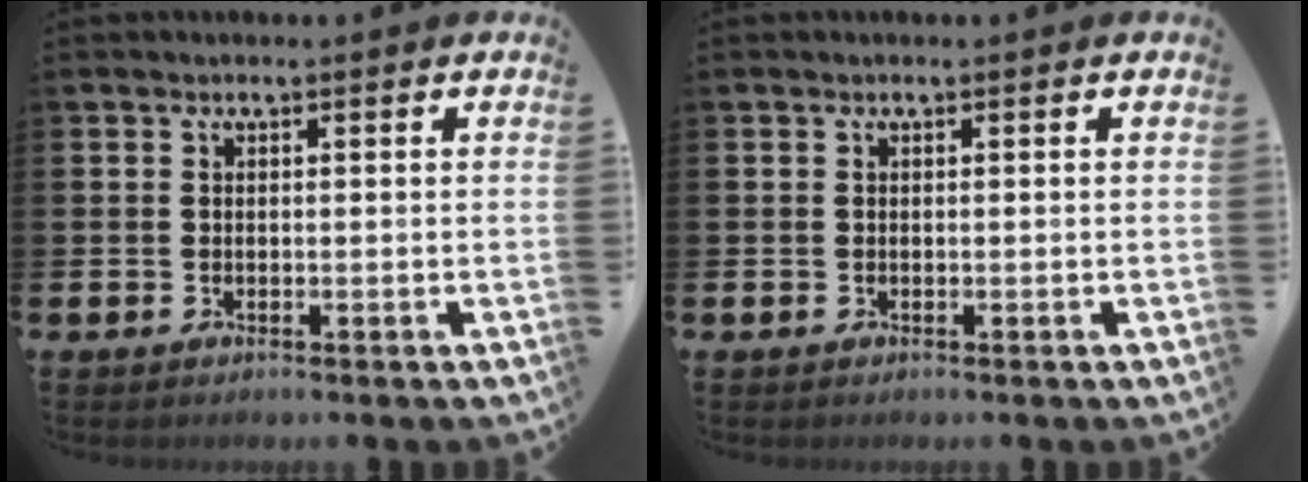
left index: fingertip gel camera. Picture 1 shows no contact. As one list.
[{"total": 0.0}]